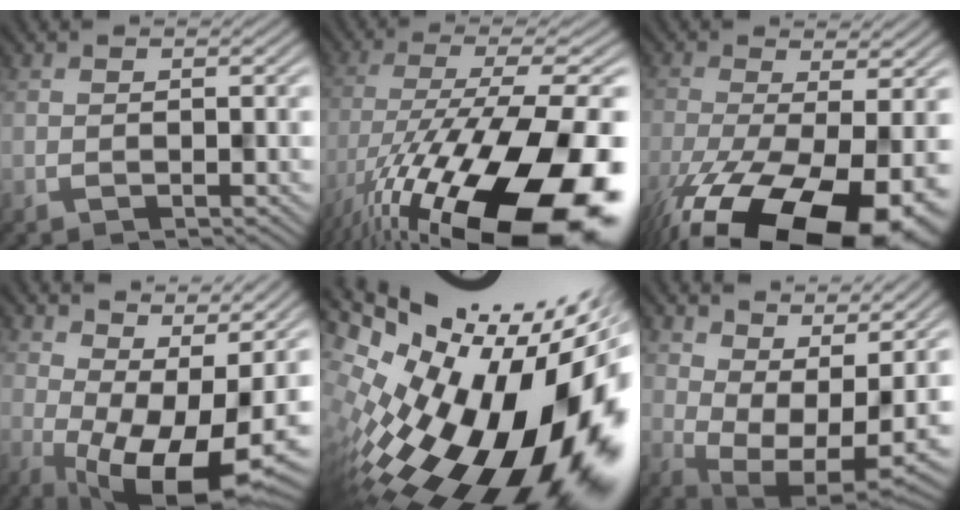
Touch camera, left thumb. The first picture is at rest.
{"total": 19.4, "force": [-10.3, 6.6, 15.1], "torque": [-0.262, -0.034, -0.142]}
{"total": 15.7, "force": [-8.2, 5.7, 12.1], "torque": [-0.242, -0.053, -0.109]}
{"total": 12.9, "force": [0.3, 6.0, 11.5], "torque": [-0.168, -0.011, 0.034]}
{"total": 19.6, "force": [-3.1, 9.3, 17.0], "torque": [-0.258, -0.061, -0.035]}
{"total": 9.0, "force": [4.2, 4.8, 6.4], "torque": [-0.115, -0.010, 0.091]}